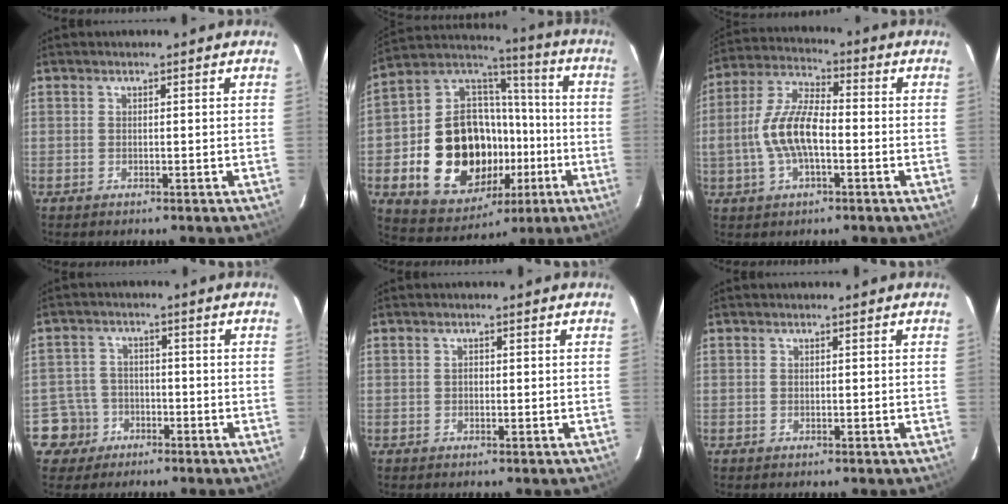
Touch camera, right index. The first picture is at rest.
{"total": 24.2, "force": [-6.1, 18.5, 14.4], "torque": [-0.302, 0.047, -0.068]}
{"total": 11.4, "force": [-2.2, 4.9, 10.1], "torque": [-0.213, 0.010, -0.042]}
{"total": 5.6, "force": [-2.8, 4.9, 0.0], "torque": [-0.012, 0.022, -0.052]}
{"total": 0.6, "force": [0.0, 0.6, 0.2], "torque": [-0.001, 0.002, -0.002]}
{"total": 0.0}